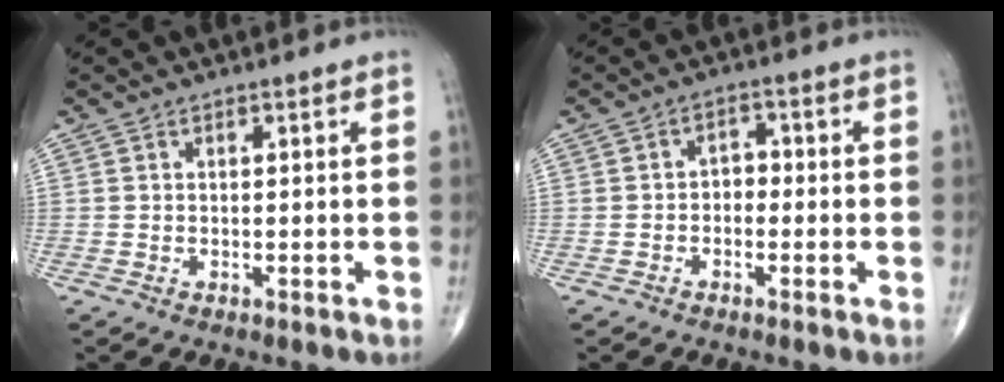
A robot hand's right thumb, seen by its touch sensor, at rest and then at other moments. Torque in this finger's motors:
{"motor_torque": [-0.37, 0.23, 0.04, 0.16, -0.04]}